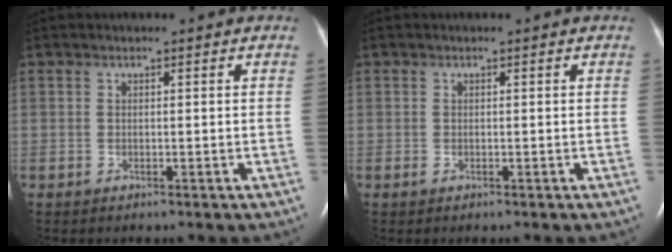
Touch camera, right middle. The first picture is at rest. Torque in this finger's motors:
{"motor_torque": [-0.12, -0.02, 0.00, -0.02]}